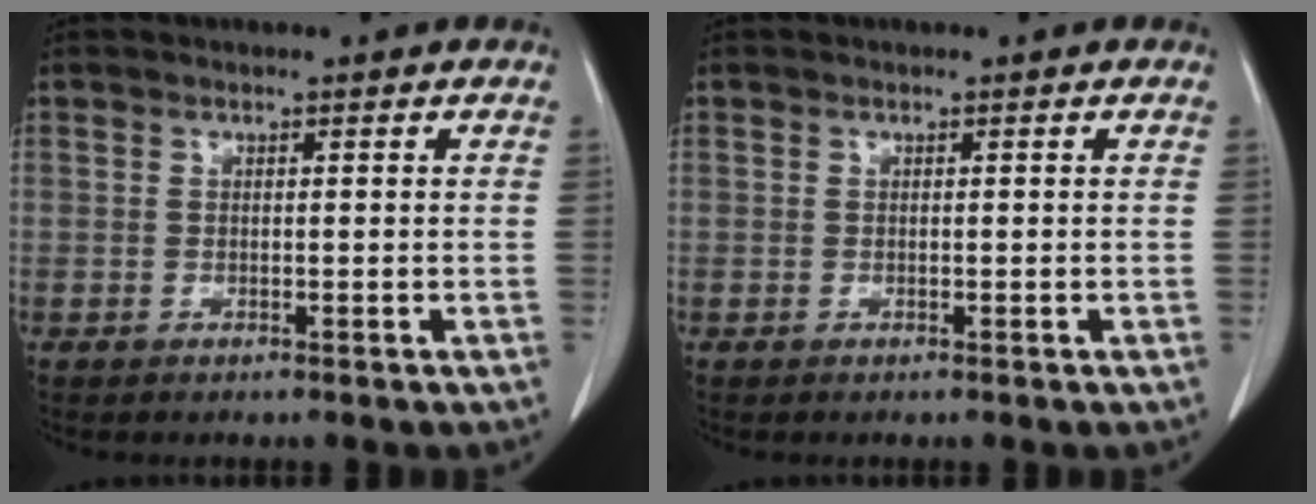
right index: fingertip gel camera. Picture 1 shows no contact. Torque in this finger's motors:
{"motor_torque": [-0.01, 0.00, 0.00, 0.01]}